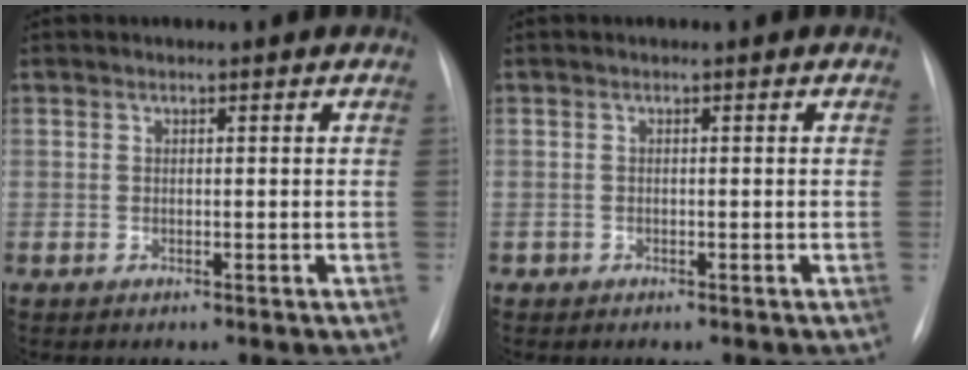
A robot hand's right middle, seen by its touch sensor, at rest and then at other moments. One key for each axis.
{"total": 0.0}